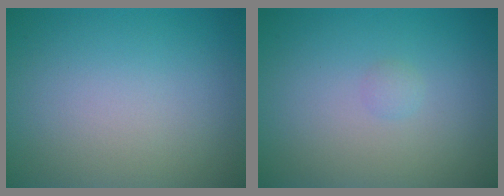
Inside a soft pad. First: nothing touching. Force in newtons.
{"total": 0.6, "press": 0.6, "slide": 0.0}